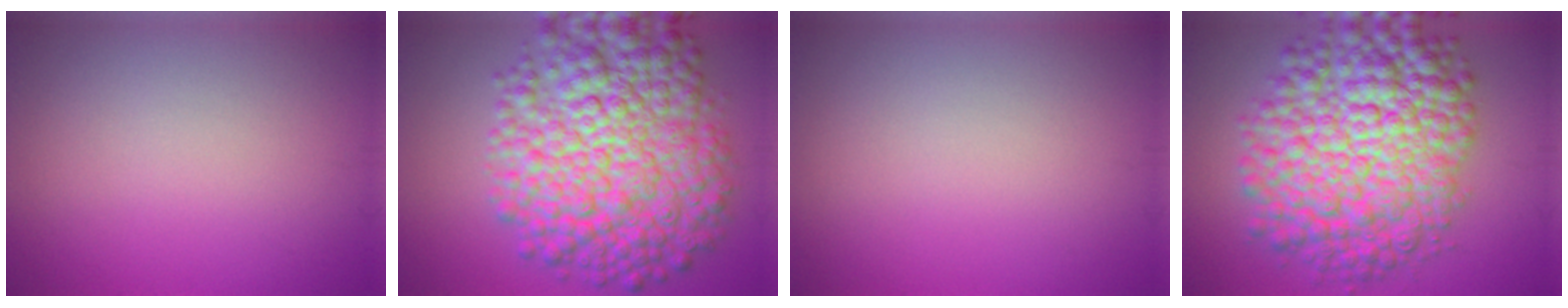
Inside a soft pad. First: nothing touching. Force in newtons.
{"total": 12.1, "press": 12.1, "slide": 0.2}
{"total": 0.0}
{"total": 12.9, "press": 12.9, "slide": 0.3}